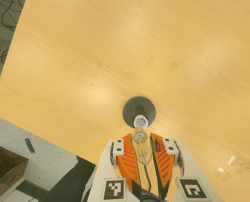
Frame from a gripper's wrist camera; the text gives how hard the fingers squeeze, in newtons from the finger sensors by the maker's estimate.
{"total": 22.2, "left": 26.0, "right": 18.3}